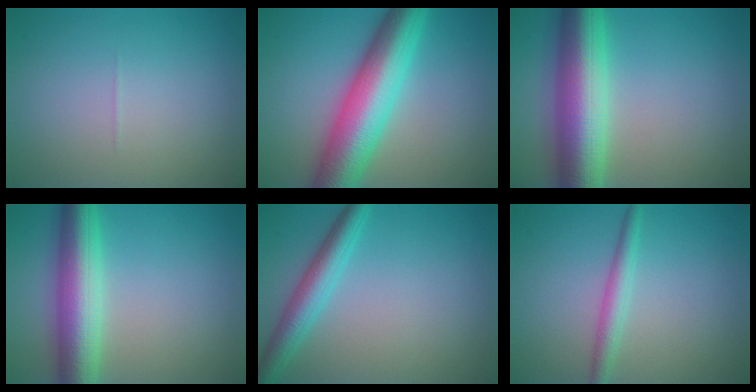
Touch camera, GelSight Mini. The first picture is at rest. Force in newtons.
{"total": 10.1, "press": 10.1, "slide": 0.2}
{"total": 10.1, "press": 10.1, "slide": 0.2}
{"total": 7.6, "press": 7.6, "slide": 0.2}
{"total": 3.8, "press": 3.8, "slide": 0.1}
{"total": 2.2, "press": 2.2, "slide": 0.1}